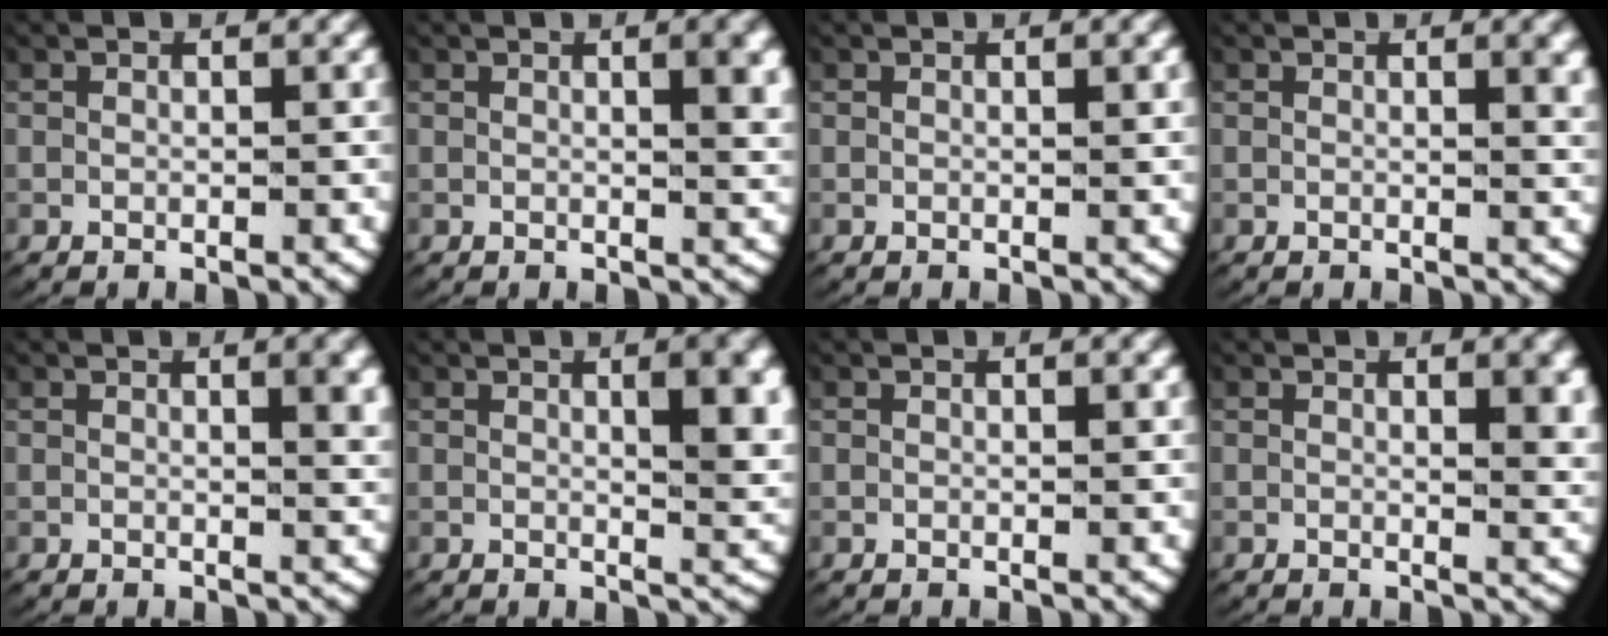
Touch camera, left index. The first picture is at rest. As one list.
[{"total": 2.4, "force": [0.8, 0.2, 2.3], "torque": [-0.034, -0.005, 0.016]}, {"total": 0.6, "force": [0.3, -0.2, 0.4], "torque": [-0.007, -0.002, 0.008]}, {"total": 1.4, "force": [0.6, -0.1, 1.2], "torque": [-0.018, -0.007, 0.013]}, {"total": 2.0, "force": [0.8, 0.0, 1.8], "torque": [-0.028, -0.007, 0.015]}, {"total": 4.0, "force": [1.1, 0.9, 3.8], "torque": [-0.054, -0.011, 0.022]}, {"total": 0.0}, {"total": 2.0, "force": [0.7, 0.2, 1.9], "torque": [-0.028, -0.014, 0.013]}]